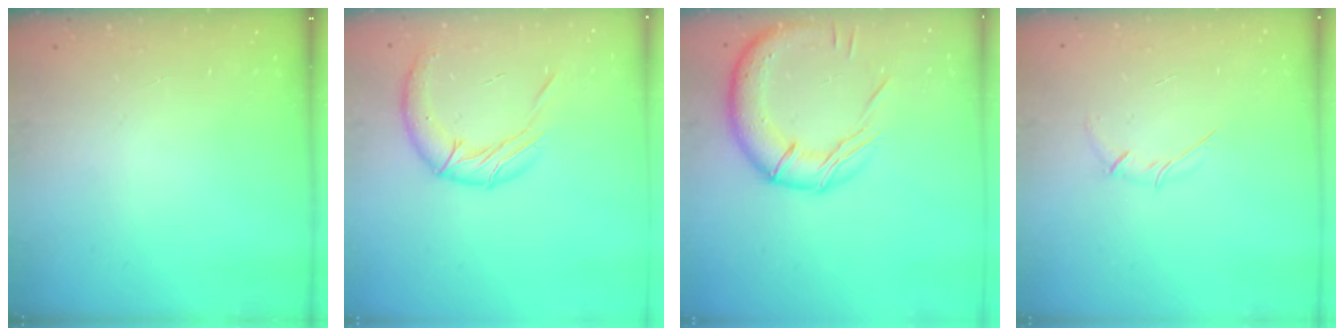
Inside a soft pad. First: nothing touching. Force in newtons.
{"total": 12.8, "press": 12.8, "slide": 1.5}
{"total": 17.1, "press": 17.0, "slide": 1.9}
{"total": 2.7, "press": 2.6, "slide": 0.8}